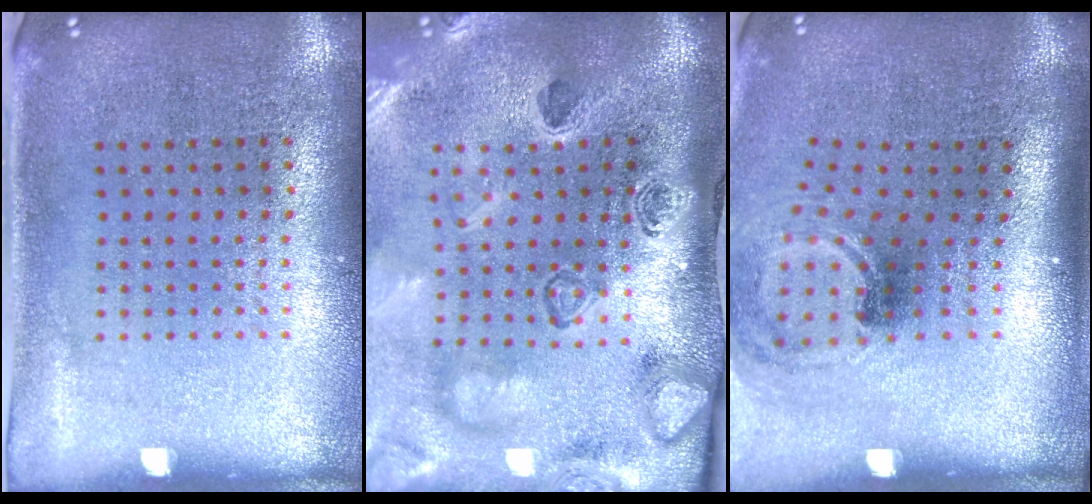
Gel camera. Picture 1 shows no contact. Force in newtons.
{"total": 4.6, "press": 3.2, "slide": 3.2}
{"total": 1.6, "press": 1.2, "slide": 1.1}